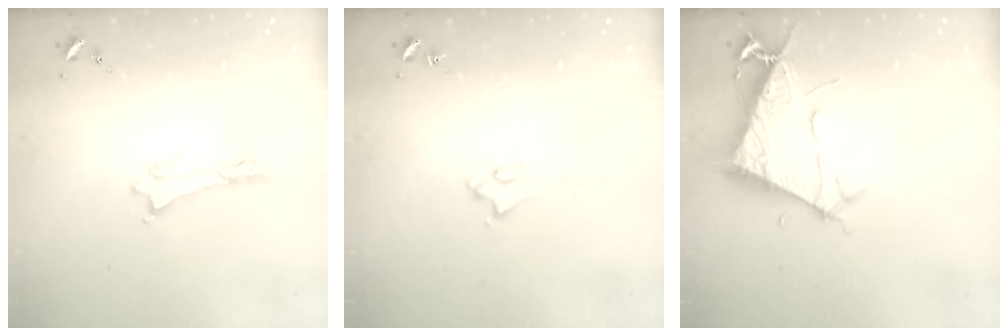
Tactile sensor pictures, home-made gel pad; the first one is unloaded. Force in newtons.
{"total": 1.9, "press": 1.8, "slide": 0.4}
{"total": 7.7, "press": 7.7, "slide": 0.8}